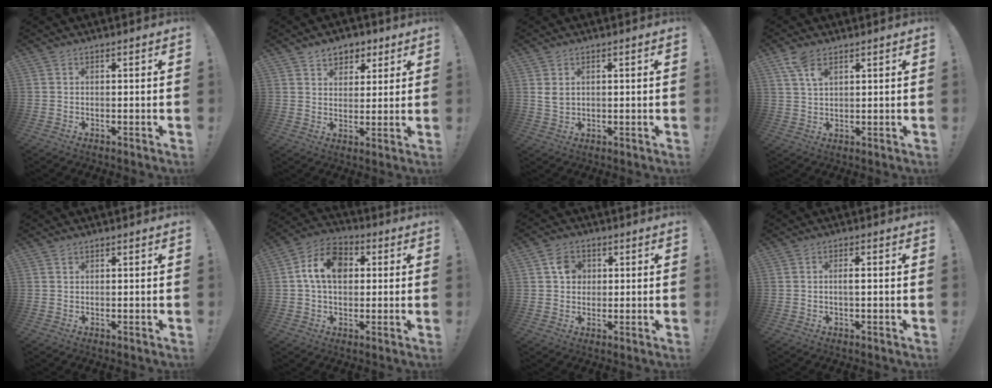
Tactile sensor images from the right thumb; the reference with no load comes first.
{"total": 6.8, "force": [4.2, 5.1, 1.6], "torque": [-0.015, -0.026, 0.079]}
{"total": 2.8, "force": [1.4, 1.7, 1.7], "torque": [-0.020, -0.003, 0.023]}
{"total": 5.8, "force": [3.5, 2.3, 3.9], "torque": [-0.069, -0.013, 0.065]}
{"total": 0.6, "force": [0.5, 0.3, 0.1], "torque": [-0.001, -0.001, 0.010]}
{"total": 11.8, "force": [2.5, 8.3, 8.0], "torque": [-0.130, 0.013, 0.048]}
{"total": 5.5, "force": [1.5, 4.8, 2.2], "torque": [-0.028, 0.004, 0.026]}
{"total": 2.0, "force": [-0.1, 0.3, 2.0], "torque": [-0.029, 0.000, -0.005]}